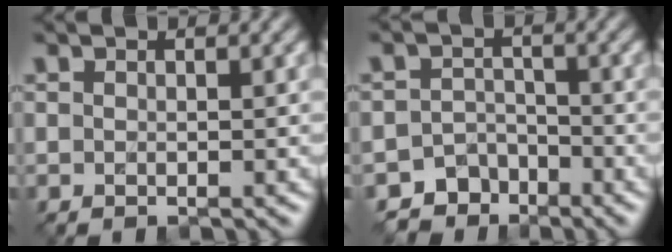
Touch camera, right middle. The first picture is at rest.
{"total": 4.3, "force": [-3.6, 2.3, -0.3], "torque": [0.024, -0.001, -0.054]}